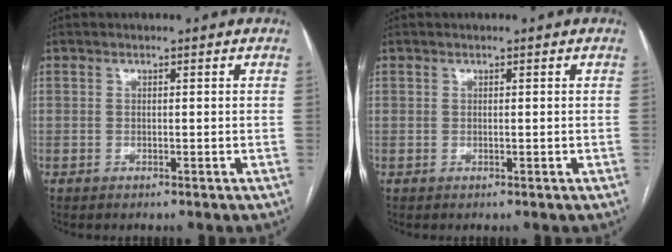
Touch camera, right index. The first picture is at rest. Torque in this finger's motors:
{"motor_torque": [0.01, -0.01, 0.03, 0.01]}